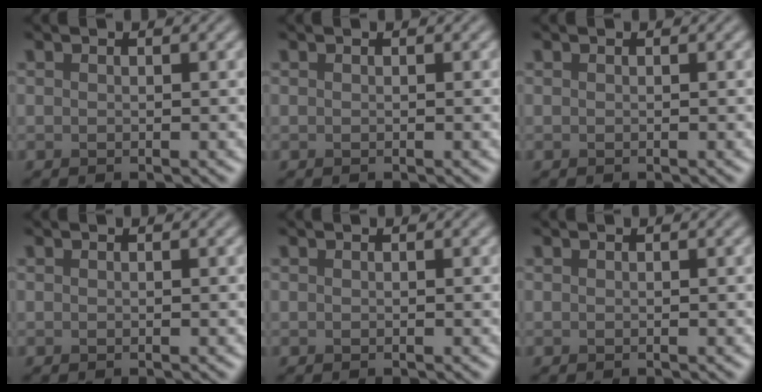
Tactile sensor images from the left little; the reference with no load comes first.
{"total": 0.0}
{"total": 0.0}
{"total": 0.0}
{"total": 0.0}
{"total": 0.0}